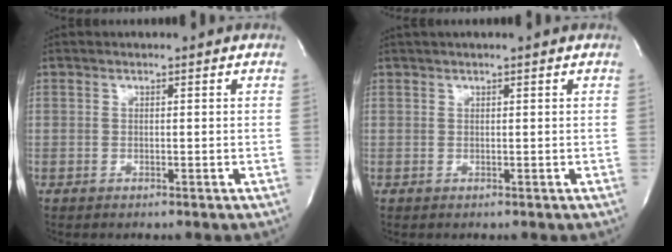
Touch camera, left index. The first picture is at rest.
{"total": 1.4, "force": [1.1, -0.3, 0.8], "torque": [-0.017, 0.019, 0.024]}